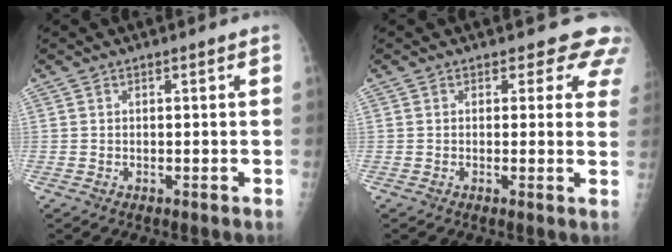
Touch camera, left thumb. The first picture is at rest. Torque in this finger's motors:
{"motor_torque": [0.04, 0.18, -0.22, -0.07, 0.04]}